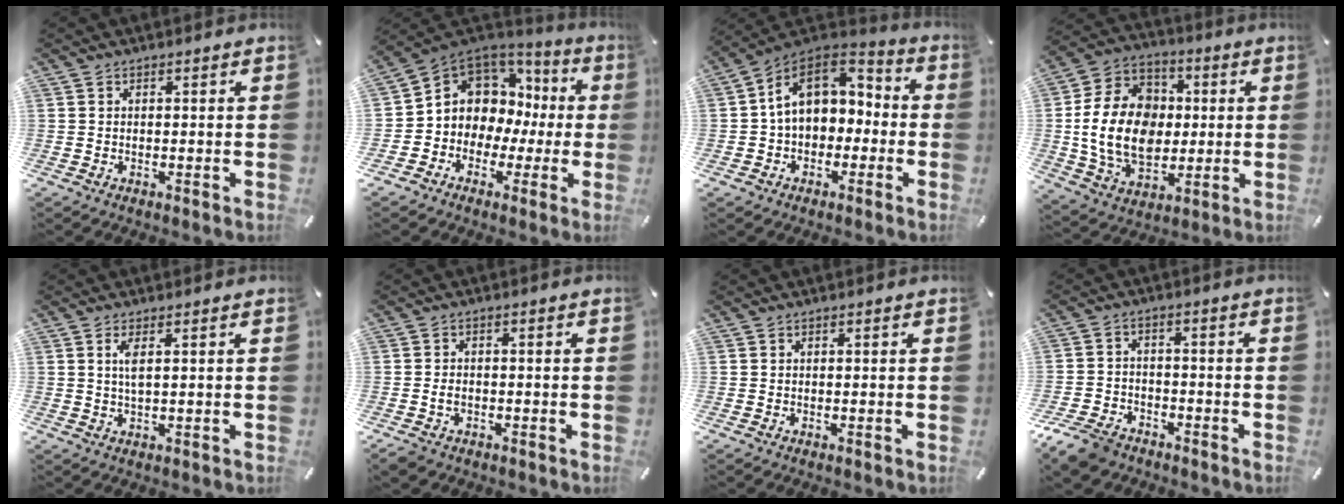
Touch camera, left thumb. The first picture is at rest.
{"total": 8.3, "force": [0.8, 8.0, 1.8], "torque": [-0.042, -0.029, 0.022]}
{"total": 11.9, "force": [1.7, 9.5, 6.8], "torque": [-0.125, 0.005, 0.032]}
{"total": 18.8, "force": [-0.9, 14.8, 11.6], "torque": [-0.256, 0.015, -0.014]}
{"total": 3.0, "force": [0.8, 0.6, 2.8], "torque": [-0.058, 0.003, 0.011]}
{"total": 2.7, "force": [-1.1, 1.9, 1.5], "torque": [-0.034, 0.003, -0.023]}
{"total": 0.0}
{"total": 7.6, "force": [-6.0, 4.1, 2.4], "torque": [-0.047, 0.033, -0.114]}